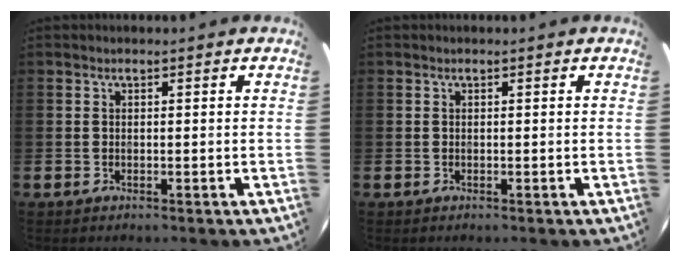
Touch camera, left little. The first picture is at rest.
{"total": 0.0}